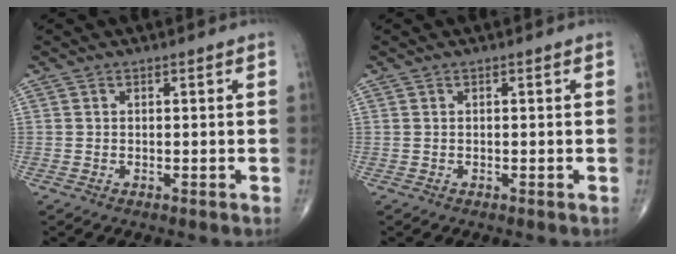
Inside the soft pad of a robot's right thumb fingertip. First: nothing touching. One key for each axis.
{"total": 0.0}